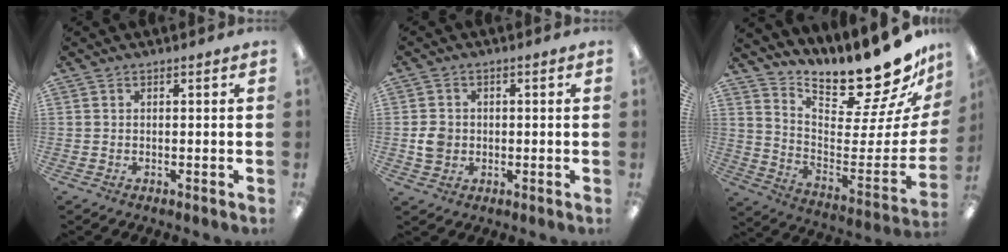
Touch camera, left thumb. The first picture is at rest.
{"total": 4.4, "force": [-0.4, 3.9, 2.0], "torque": [-0.035, 0.003, -0.010]}
{"total": 19.0, "force": [17.2, 3.8, 7.2], "torque": [-0.069, -0.166, 0.276]}